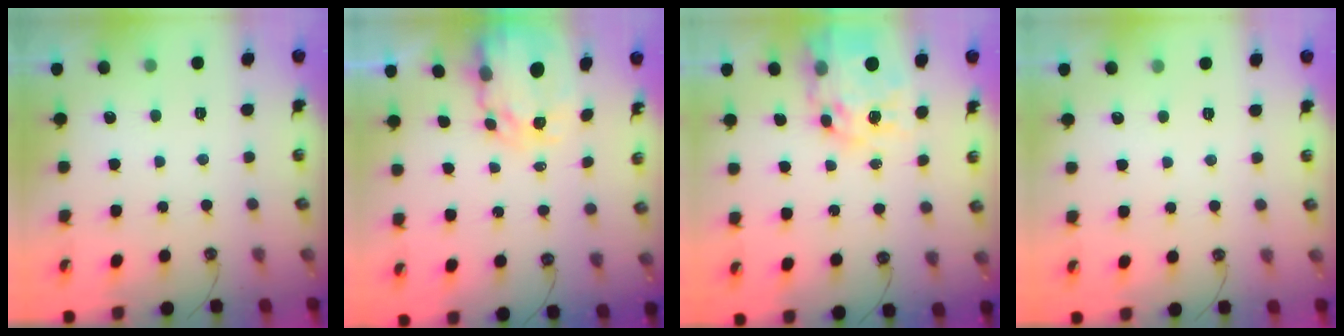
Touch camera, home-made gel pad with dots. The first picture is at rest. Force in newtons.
{"total": 5.7, "press": 5.7, "slide": 0.6}
{"total": 15.2, "press": 15.1, "slide": 1.4}
{"total": 0.5, "press": 0.5, "slide": 0.2}